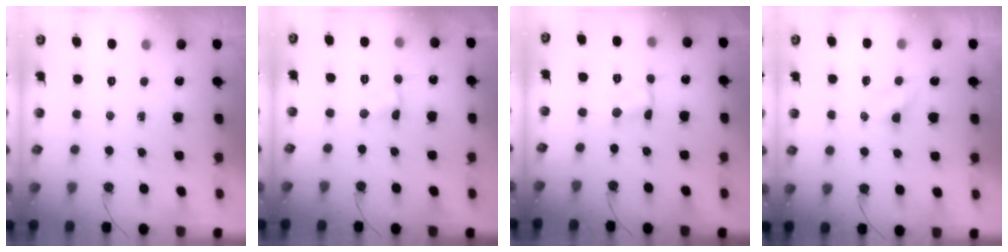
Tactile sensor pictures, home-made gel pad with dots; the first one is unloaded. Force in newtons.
{"total": 2.4, "press": 2.3, "slide": 0.4}
{"total": 1.1, "press": 0.9, "slide": 0.7}
{"total": 2.9, "press": 2.9, "slide": 0.3}